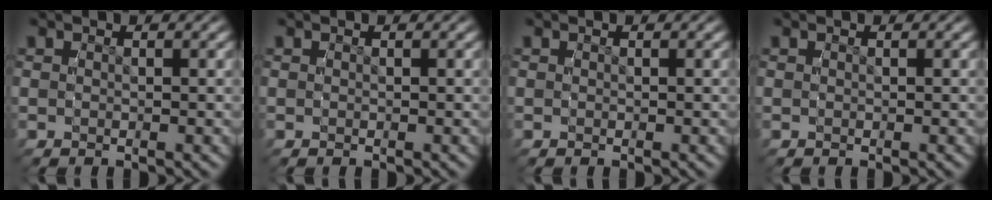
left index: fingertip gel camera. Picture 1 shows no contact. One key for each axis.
{"total": 0.0}
{"total": 0.0}
{"total": 0.0}